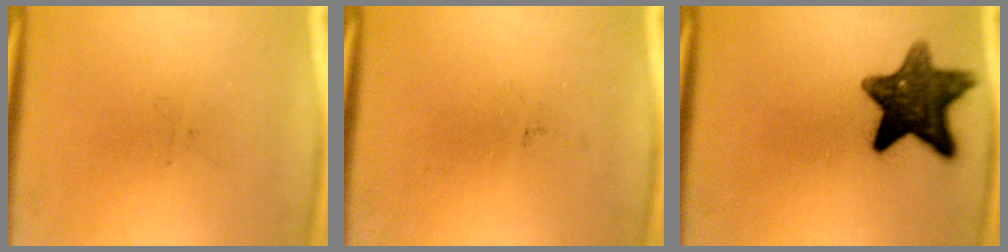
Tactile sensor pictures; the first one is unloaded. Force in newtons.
{"total": 0.0}
{"total": 12.2}